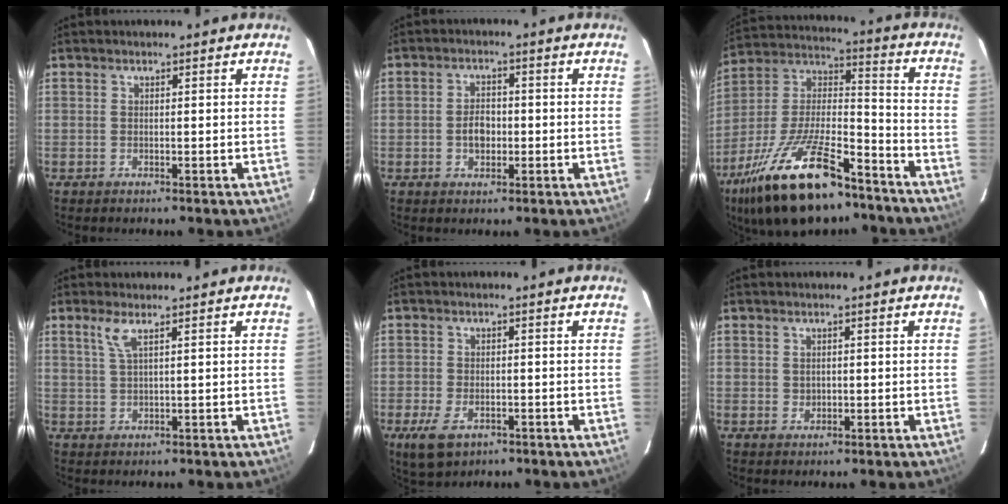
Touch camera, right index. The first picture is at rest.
{"total": 4.2, "force": [-0.8, 2.9, 2.9], "torque": [-0.052, 0.007, -0.010]}
{"total": 25.0, "force": [-16.2, 9.3, 16.7], "torque": [-0.325, -0.011, -0.271]}
{"total": 2.7, "force": [1.5, 0.1, 2.3], "torque": [-0.050, 0.002, 0.034]}
{"total": 6.9, "force": [-3.6, 4.0, 4.3], "torque": [-0.107, -0.017, -0.061]}
{"total": 1.4, "force": [0.1, 1.3, 0.5], "torque": [-0.006, 0.002, 0.002]}